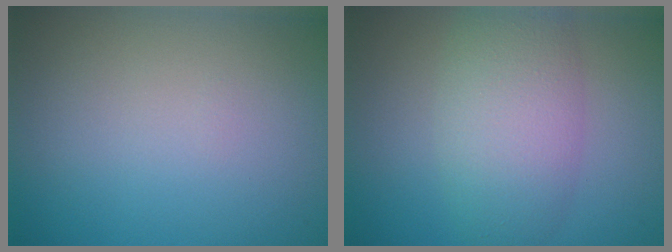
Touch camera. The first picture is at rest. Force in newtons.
{"total": 5.8, "press": 5.8, "slide": 0.3}